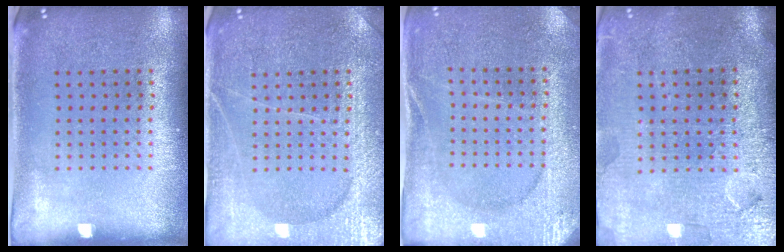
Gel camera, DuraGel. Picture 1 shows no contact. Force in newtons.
{"total": 3.8, "press": 3.7, "slide": 0.8}
{"total": 2.7, "press": 2.7, "slide": 0.3}
{"total": 3.6, "press": 3.4, "slide": 1.4}